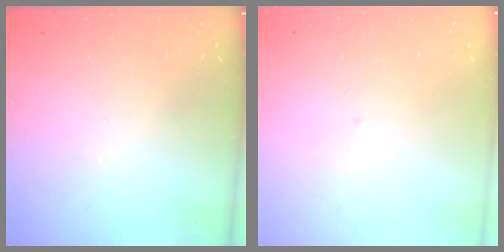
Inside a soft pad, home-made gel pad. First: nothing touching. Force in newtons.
{"total": 2.0, "press": 2.0, "slide": 0.1}